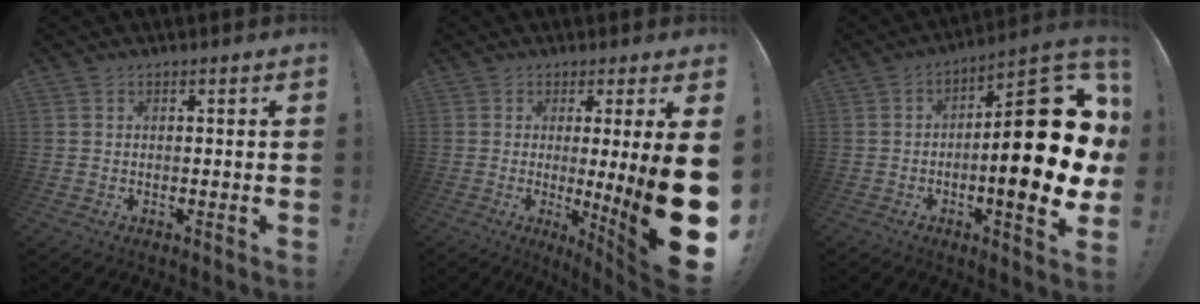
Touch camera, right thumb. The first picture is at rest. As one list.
[{"total": 16.7, "force": [-1.0, -0.6, 16.6], "torque": [-0.242, -0.036, -0.012]}, {"total": 24.0, "force": [-1.3, 7.7, 22.7], "torque": [-0.309, 0.016, -0.021]}]